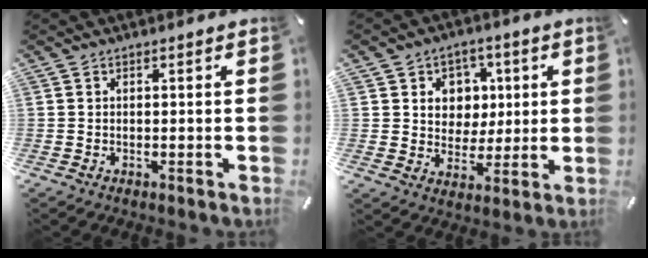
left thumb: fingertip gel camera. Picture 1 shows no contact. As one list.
[{"total": 8.0, "force": [1.7, 7.6, 1.6], "torque": [-0.023, -0.008, 0.031]}]